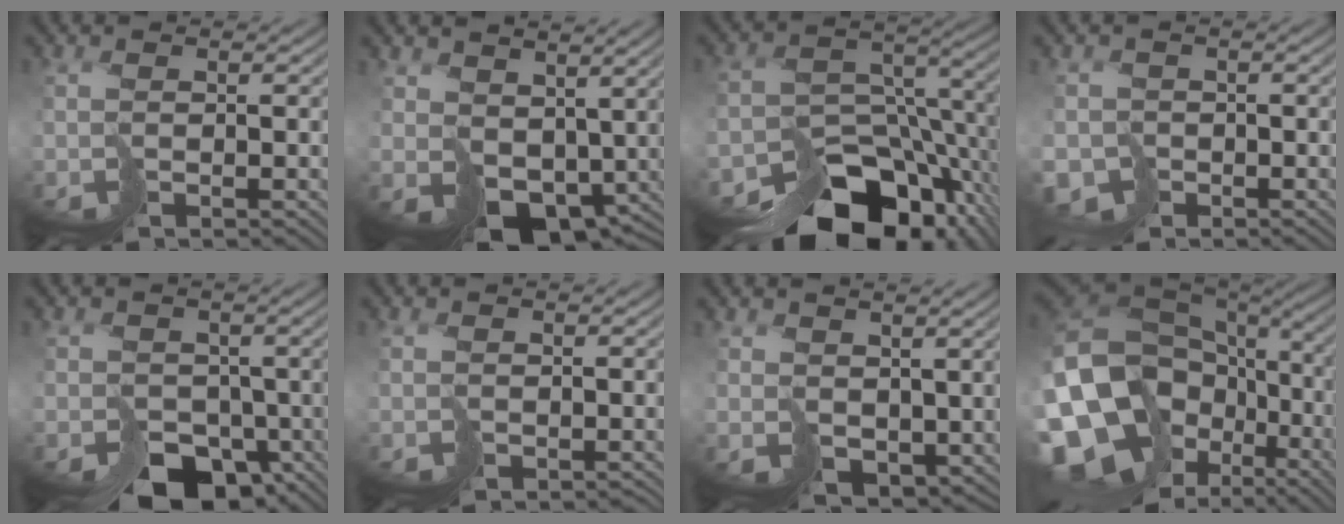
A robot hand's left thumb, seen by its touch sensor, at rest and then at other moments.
{"total": 9.7, "force": [1.2, 7.6, 6.0], "torque": [-0.134, -0.037, 0.053]}
{"total": 14.3, "force": [-9.9, 7.7, 6.8], "torque": [-0.104, -0.034, -0.135]}
{"total": 3.3, "force": [-2.3, 2.4, 0.4], "torque": [0.003, -0.010, -0.044]}
{"total": 8.4, "force": [-4.3, 6.2, 3.7], "torque": [-0.038, -0.030, -0.065]}
{"total": 0.8, "force": [-0.2, 0.7, 0.4], "torque": [0.001, -0.008, -0.001]}
{"total": 5.1, "force": [1.4, 3.7, 3.1], "torque": [-0.083, -0.022, 0.031]}
{"total": 18.4, "force": [-4.1, 14.3, 10.8], "torque": [-0.278, -0.022, -0.047]}